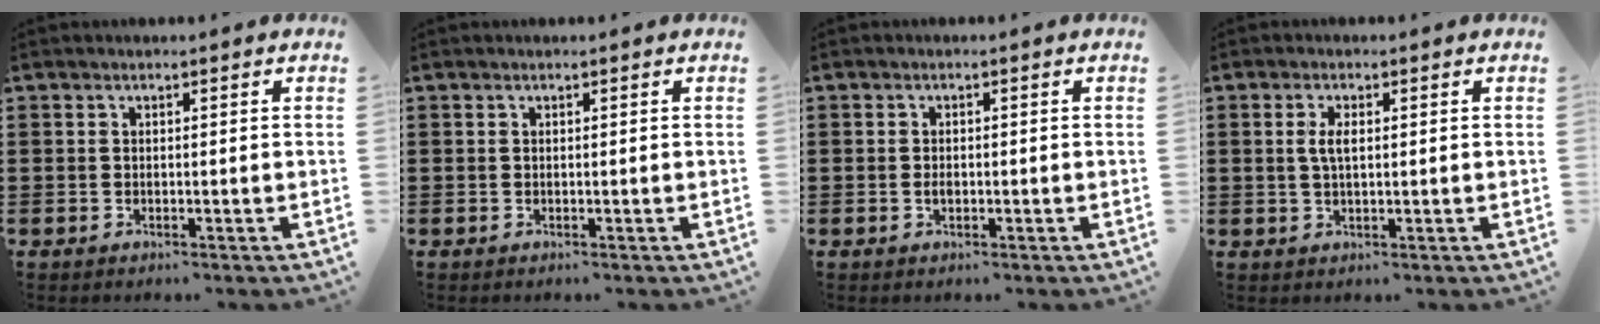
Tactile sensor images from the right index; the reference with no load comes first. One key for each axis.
{"total": 0.0}
{"total": 1.1, "fx": -0.3, "fy": 0.5, "fz": 0.9, "tx": -0.020, "ty": -0.005, "tz": -0.004}
{"total": 2.8, "fx": 0.4, "fy": 1.1, "fz": 2.6, "tx": -0.053, "ty": 0.004, "tz": 0.005}